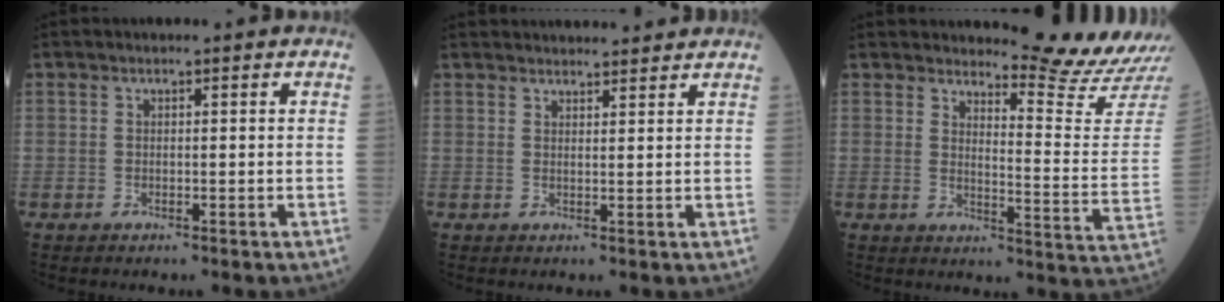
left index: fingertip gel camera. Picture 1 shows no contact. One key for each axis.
{"total": 10.4, "fx": 9.9, "fy": 1.7, "fz": 2.5, "tx": -0.023, "ty": 0.027, "tz": 0.127}
{"total": 12.8, "fx": 12.5, "fy": -2.3, "fz": 1.0, "tx": -0.014, "ty": -0.120, "tz": 0.148}